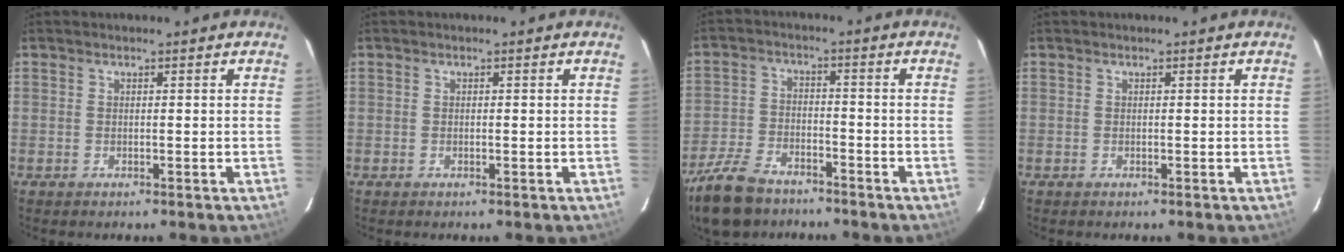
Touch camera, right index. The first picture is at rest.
{"total": 0.0}
{"total": 12.4, "force": [-9.5, 5.9, 5.5], "torque": [-0.148, -0.010, -0.178]}
{"total": 0.0}